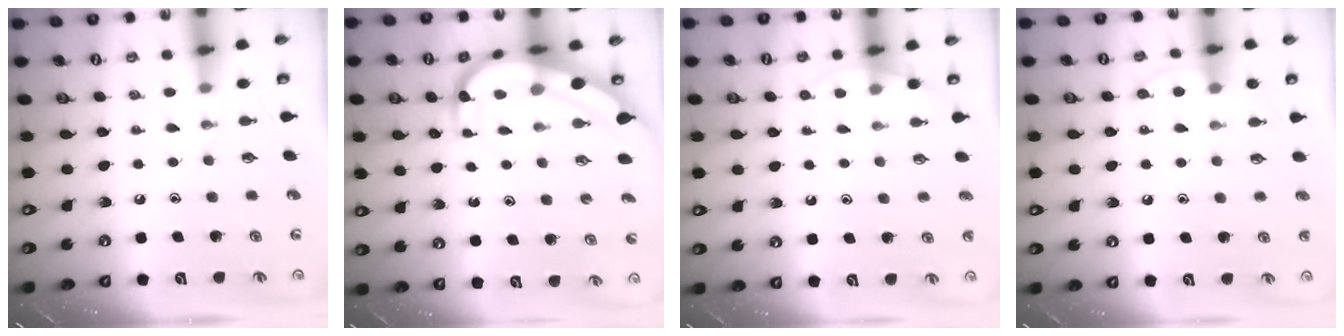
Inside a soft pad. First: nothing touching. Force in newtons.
{"total": 9.0, "press": 9.0, "slide": 1.0}
{"total": 4.7, "press": 4.7, "slide": 0.3}
{"total": 6.7, "press": 6.7, "slide": 0.6}